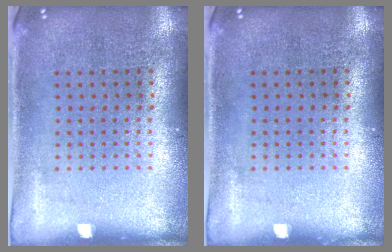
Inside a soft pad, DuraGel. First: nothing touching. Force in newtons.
{"total": 0.0}